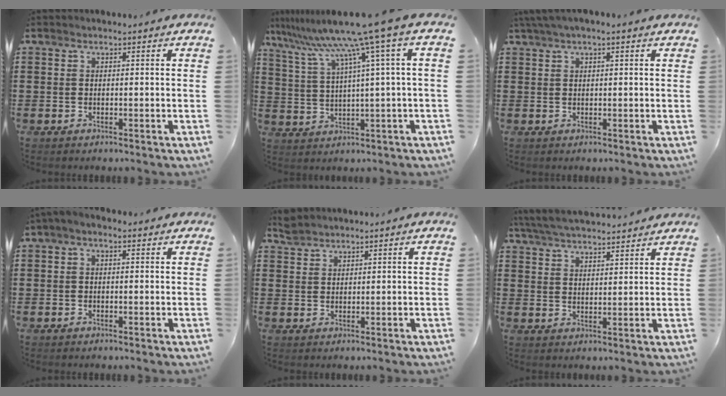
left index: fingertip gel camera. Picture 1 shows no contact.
{"total": 9.8, "force": [5.9, -1.8, 7.6], "torque": [-0.167, -0.038, 0.088]}
{"total": 1.6, "force": [0.9, 0.2, 1.3], "torque": [-0.025, 0.003, 0.016]}
{"total": 1.0, "force": [-0.5, 0.3, 0.8], "torque": [-0.014, 0.000, -0.009]}
{"total": 2.1, "force": [2.1, 0.4, 0.3], "torque": [-0.012, 0.001, 0.041]}
{"total": 5.0, "force": [4.9, 0.3, 1.3], "torque": [-0.042, -0.016, 0.088]}